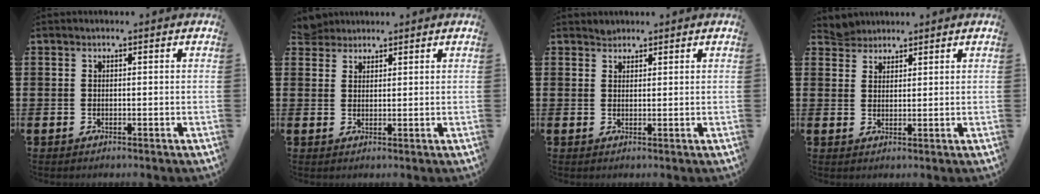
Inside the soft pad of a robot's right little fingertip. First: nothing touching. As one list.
[{"total": 2.9, "force": [2.8, 0.8, 0.0], "torque": [0.001, -0.006, 0.054]}, {"total": 1.2, "force": [1.1, 0.4, -0.2], "torque": [0.019, -0.003, 0.019]}, {"total": 3.0, "force": [2.9, 0.7, -0.3], "torque": [0.003, -0.008, 0.056]}]